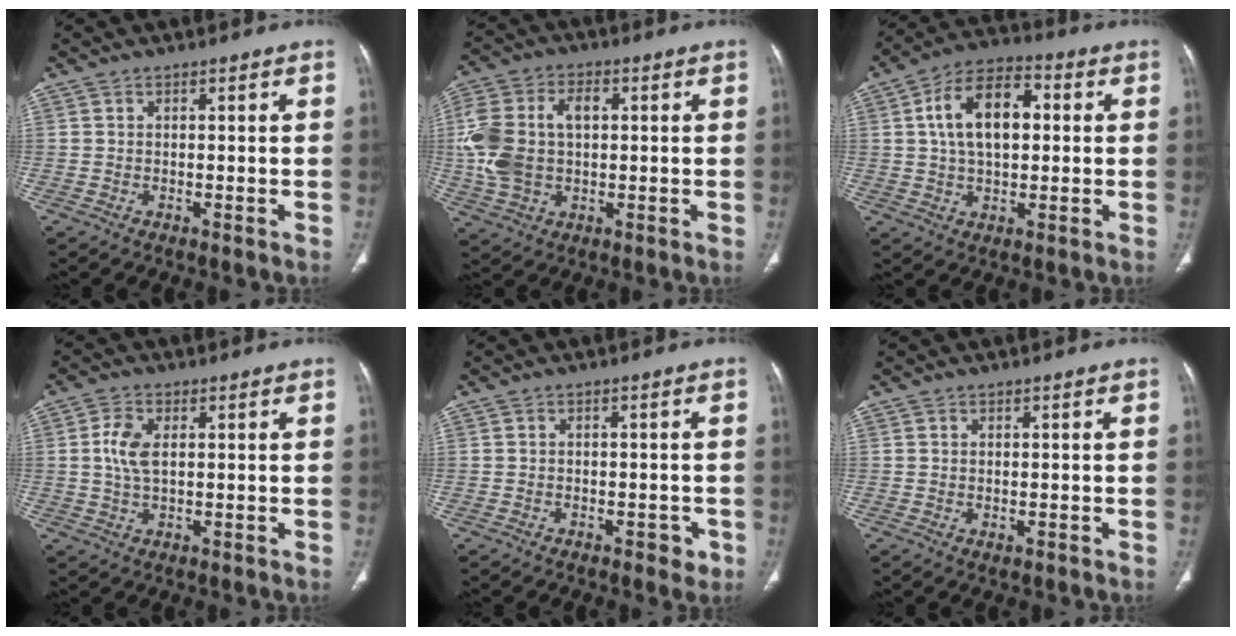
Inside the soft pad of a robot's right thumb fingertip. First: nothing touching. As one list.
[{"total": 13.5, "force": [0.8, 9.0, 10.0], "torque": [-0.205, 0.022, 0.019]}, {"total": 13.1, "force": [2.1, 7.7, 10.4], "torque": [-0.167, 0.021, 0.027]}, {"total": 5.1, "force": [0.8, 2.8, 4.2], "torque": [-0.096, 0.002, 0.015]}, {"total": 2.6, "force": [-1.3, 1.6, 1.6], "torque": [-0.008, 0.006, -0.015]}, {"total": 0.9, "force": [-0.2, 0.5, 0.7], "torque": [-0.015, -0.004, 0.001]}]